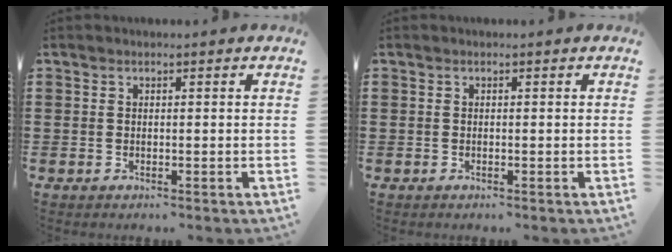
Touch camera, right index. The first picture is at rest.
{"total": 0.0}